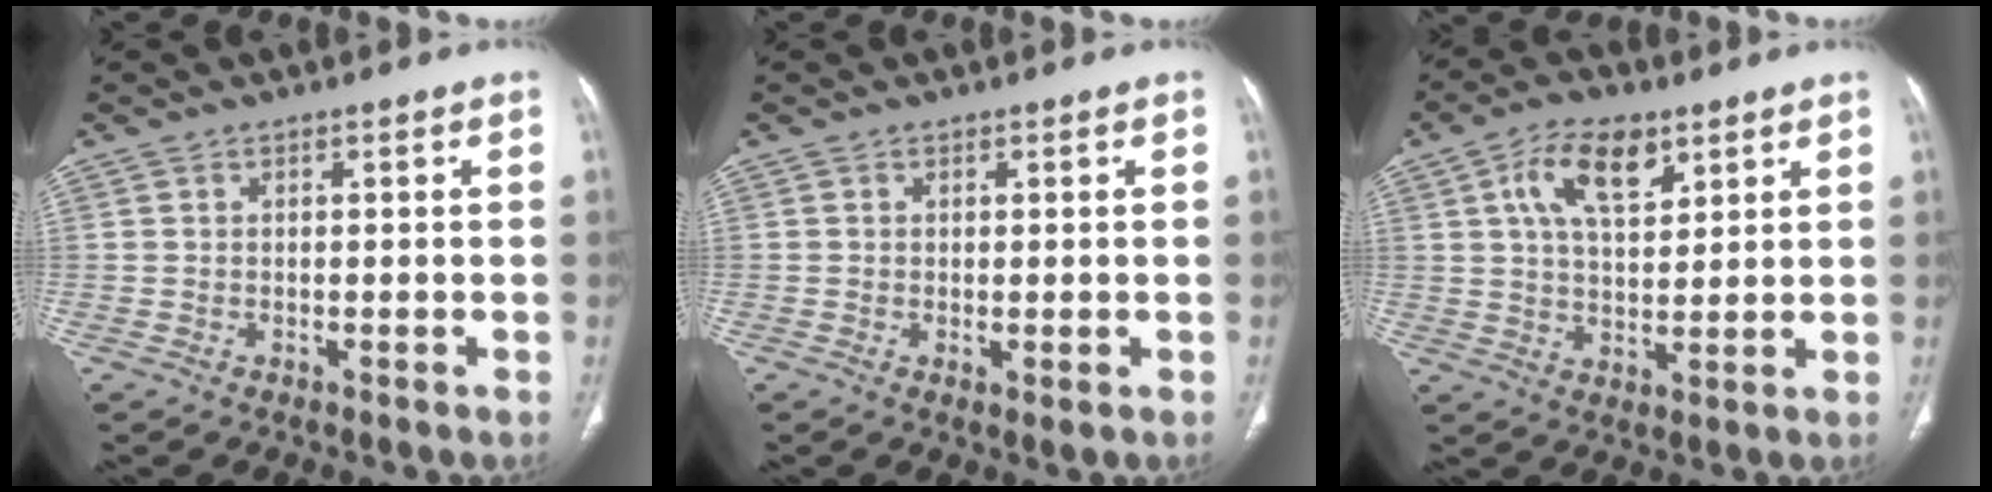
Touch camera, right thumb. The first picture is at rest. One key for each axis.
{"total": 1.6, "fx": -0.2, "fy": 0.5, "fz": 1.5, "tx": -0.034, "ty": -0.009, "tz": 0.000}
{"total": 10.4, "fx": 4.9, "fy": 5.4, "fz": 7.4, "tx": -0.114, "ty": -0.014, "tz": 0.089}